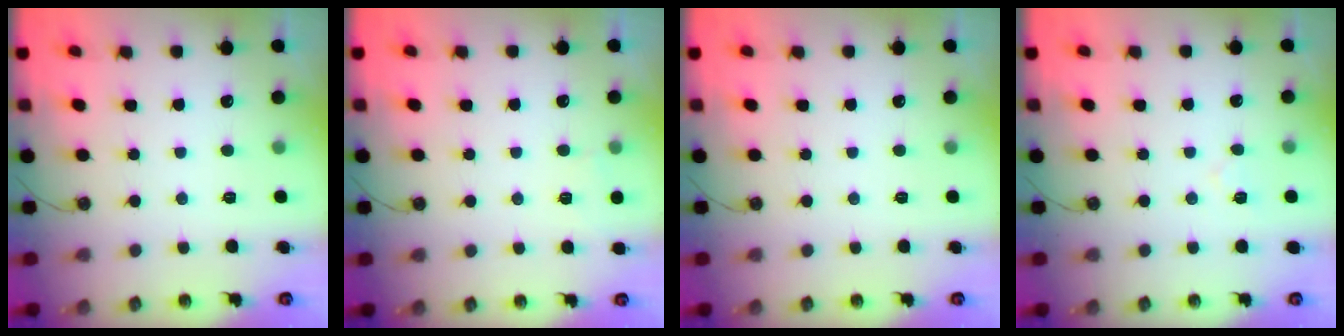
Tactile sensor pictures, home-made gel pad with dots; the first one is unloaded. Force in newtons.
{"total": 5.5, "press": 2.2, "slide": 5.1}
{"total": 0.0}
{"total": 4.7, "press": 4.2, "slide": 1.9}